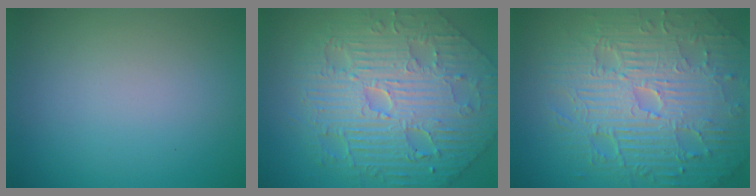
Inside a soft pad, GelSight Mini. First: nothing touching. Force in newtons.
{"total": 9.3, "press": 7.0, "slide": 6.0}
{"total": 11.3, "press": 7.2, "slide": 8.7}